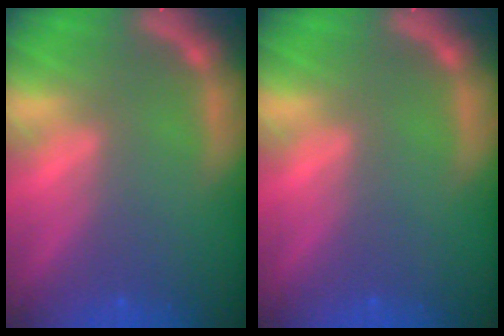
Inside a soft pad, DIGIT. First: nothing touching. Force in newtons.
{"total": 0.0}